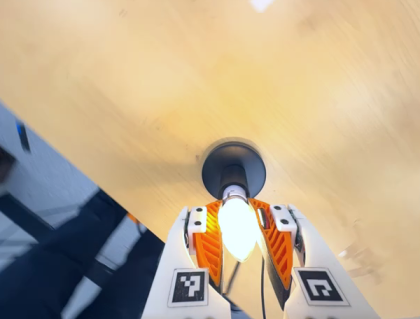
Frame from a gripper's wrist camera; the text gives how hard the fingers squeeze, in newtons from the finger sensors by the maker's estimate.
{"total": 21.3, "left": 24.0, "right": 18.7}